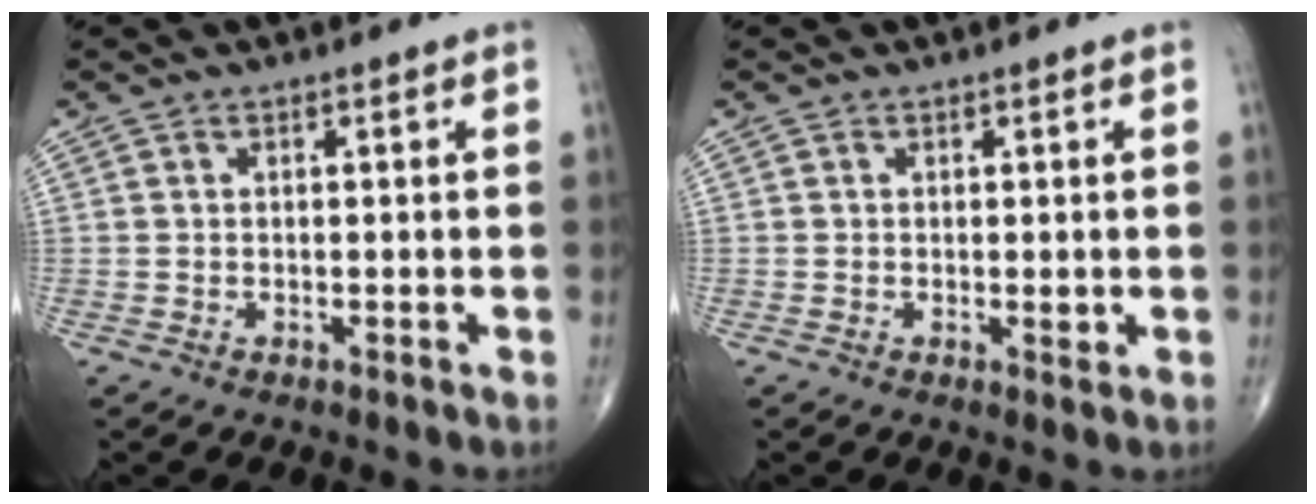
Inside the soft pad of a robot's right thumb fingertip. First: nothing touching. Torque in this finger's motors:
{"motor_torque": [2.55, 2.46, 0.71, -0.94, 0.35]}